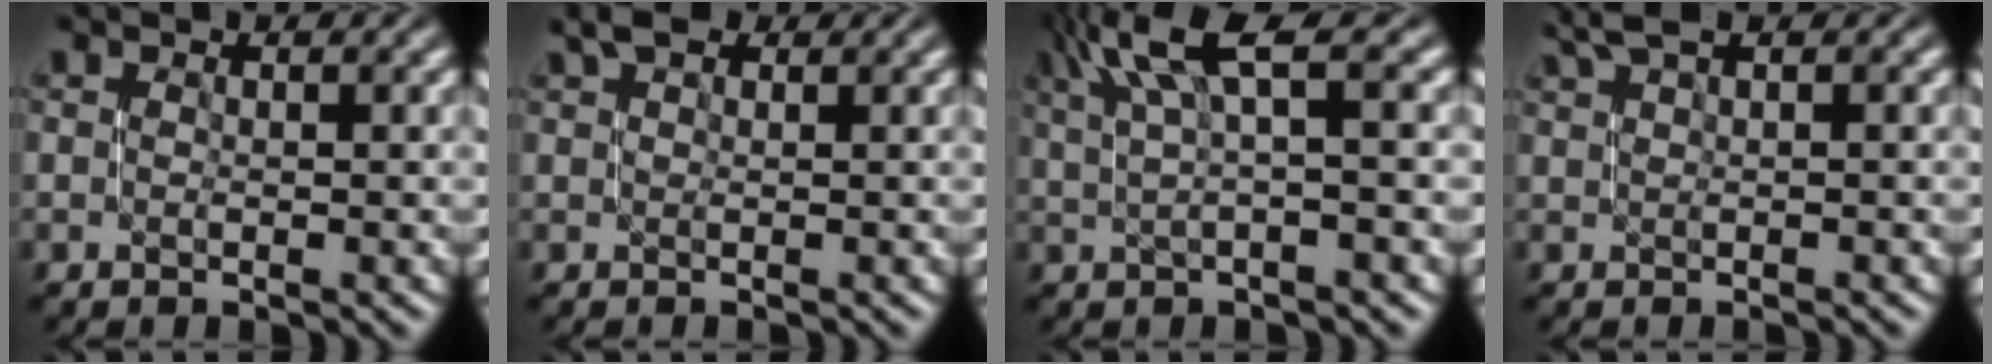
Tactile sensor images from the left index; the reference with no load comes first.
{"total": 2.3, "force": [1.9, 0.7, 1.0], "torque": [-0.015, 0.007, 0.030]}
{"total": 5.1, "force": [2.4, 0.8, 4.4], "torque": [-0.081, 0.015, 0.047]}
{"total": 2.0, "force": [1.7, 0.2, 1.0], "torque": [-0.015, 0.007, 0.033]}